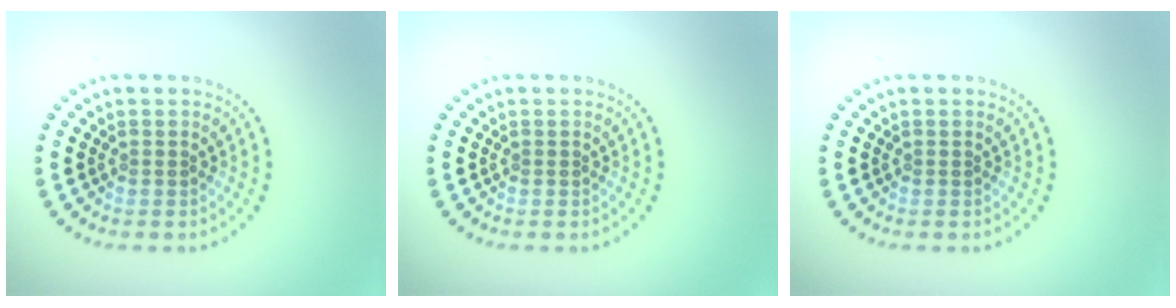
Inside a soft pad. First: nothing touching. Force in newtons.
{"total": 0.0}
{"total": 0.0}